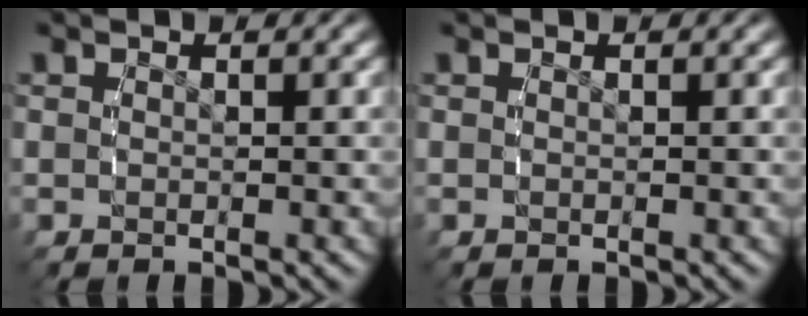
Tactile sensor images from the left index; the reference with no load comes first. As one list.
[{"total": 0.0}]